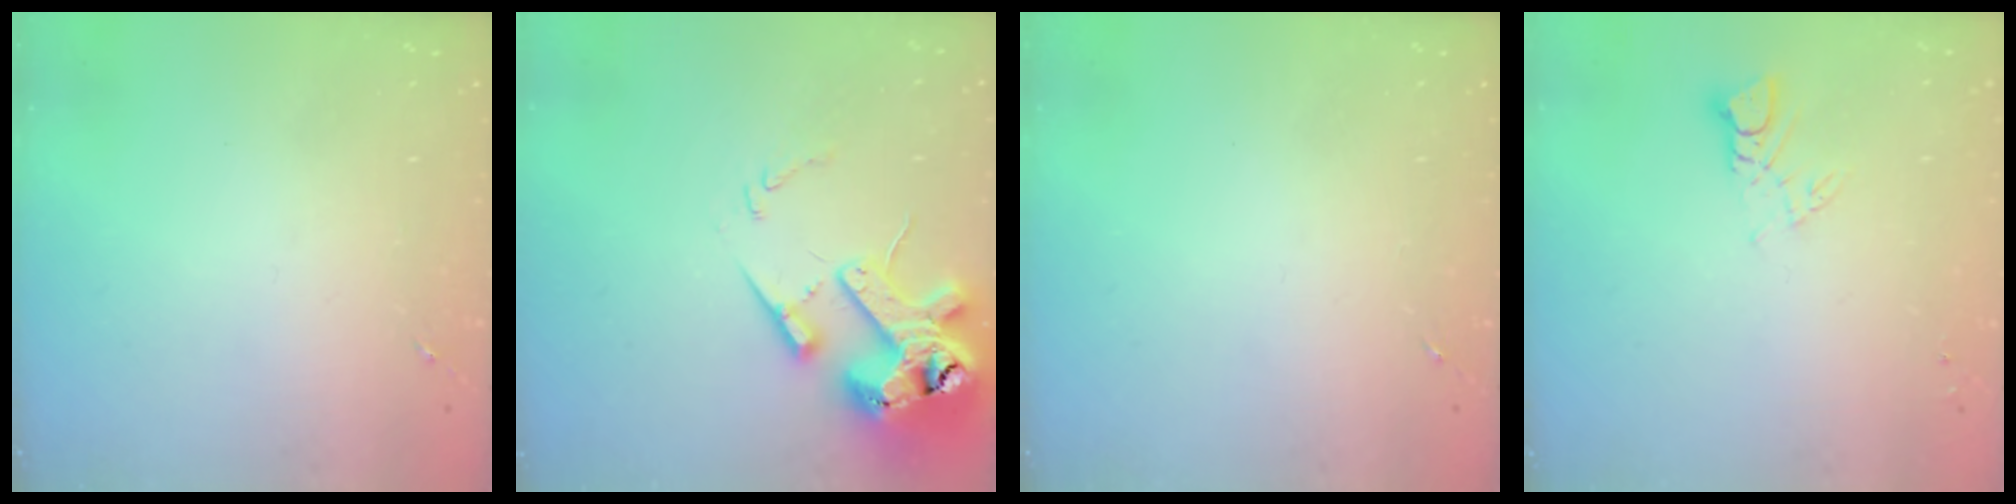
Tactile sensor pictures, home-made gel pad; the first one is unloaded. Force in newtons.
{"total": 17.3, "press": 17.1, "slide": 2.5}
{"total": 0.0}
{"total": 4.6, "press": 4.6, "slide": 0.1}